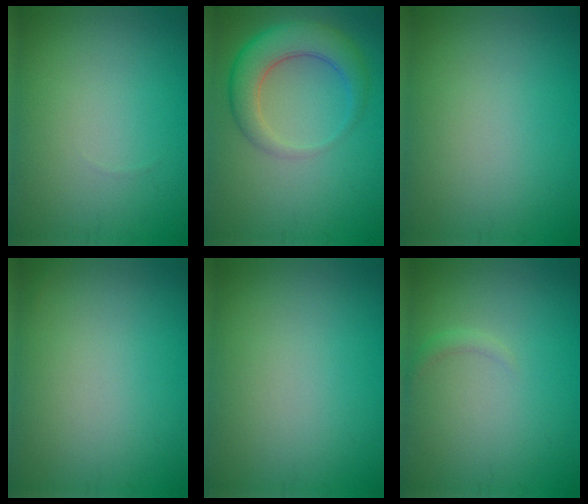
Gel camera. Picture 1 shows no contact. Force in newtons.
{"total": 5.7, "press": 5.7, "slide": 0.2}
{"total": 0.0}
{"total": 0.0}
{"total": 0.0}
{"total": 0.8, "press": 0.8, "slide": 0.0}